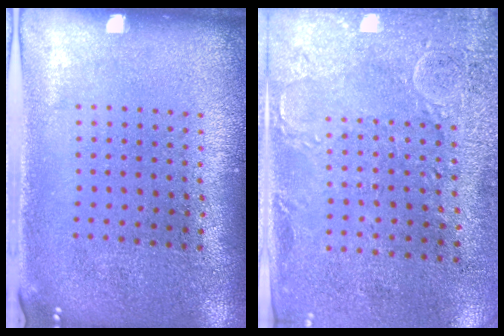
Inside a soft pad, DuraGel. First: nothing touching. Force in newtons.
{"total": 2.9, "press": 2.3, "slide": 1.8}